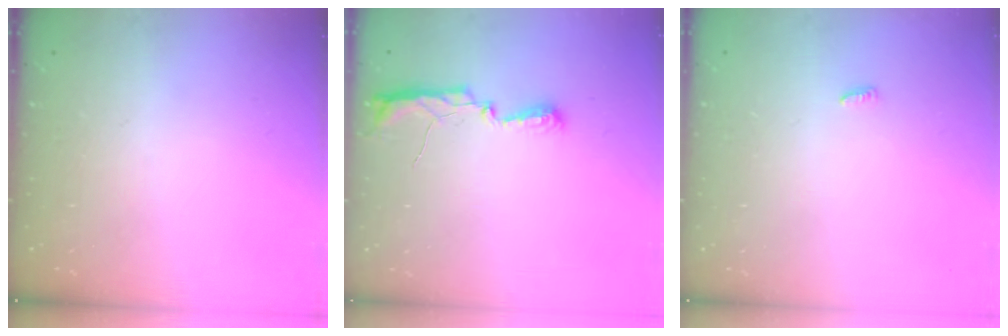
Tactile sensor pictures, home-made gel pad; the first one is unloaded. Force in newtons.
{"total": 6.4, "press": 6.3, "slide": 0.8}
{"total": 2.4, "press": 2.4, "slide": 0.2}